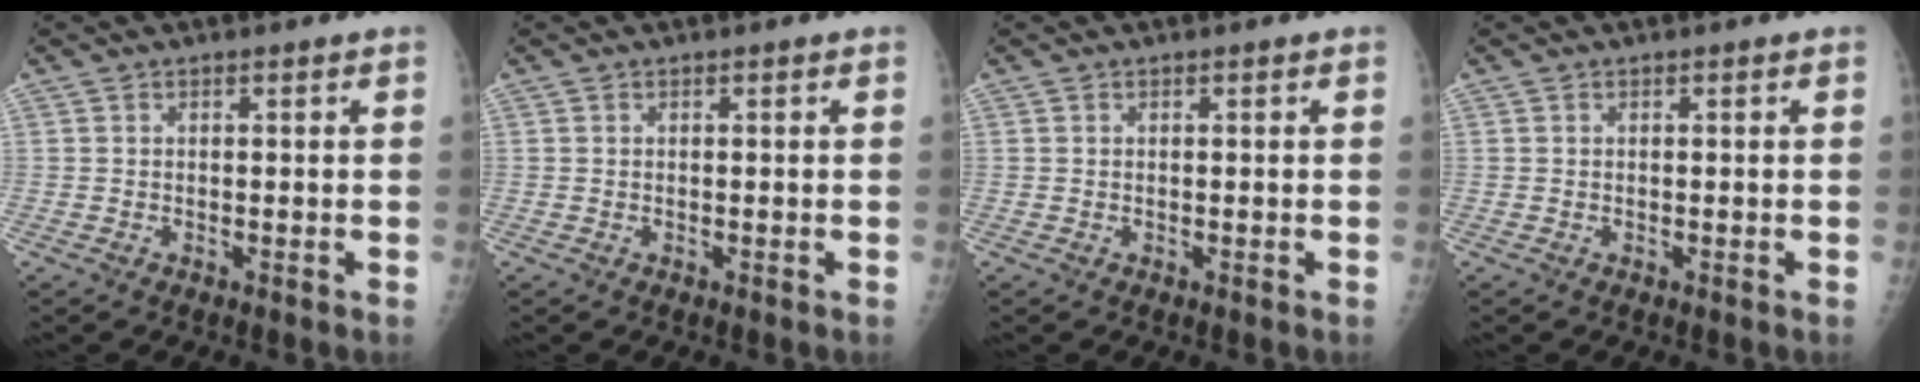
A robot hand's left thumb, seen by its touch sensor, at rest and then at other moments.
{"total": 0.0}
{"total": 0.0}
{"total": 0.0}